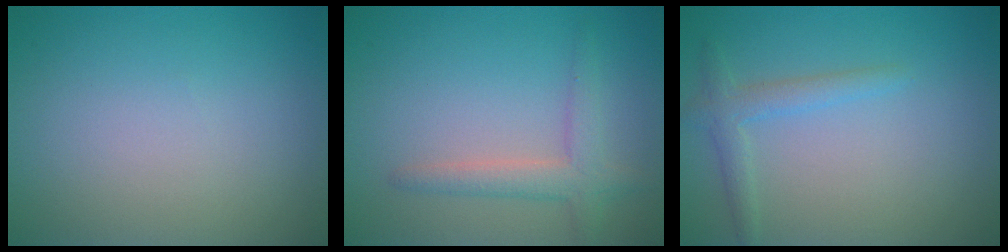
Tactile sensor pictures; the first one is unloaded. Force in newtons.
{"total": 2.7, "press": 2.7, "slide": 0.2}
{"total": 2.0, "press": 2.0, "slide": 0.1}